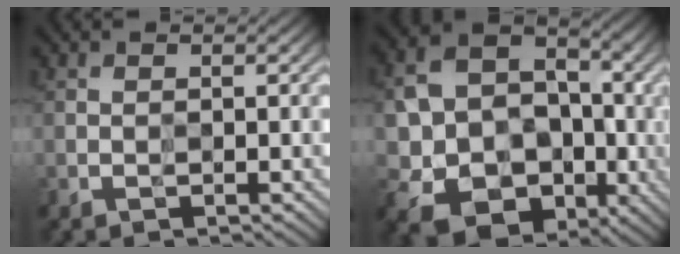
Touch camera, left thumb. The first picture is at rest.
{"total": 13.6, "force": [-3.0, 11.1, 7.2], "torque": [-0.153, -0.024, -0.071]}